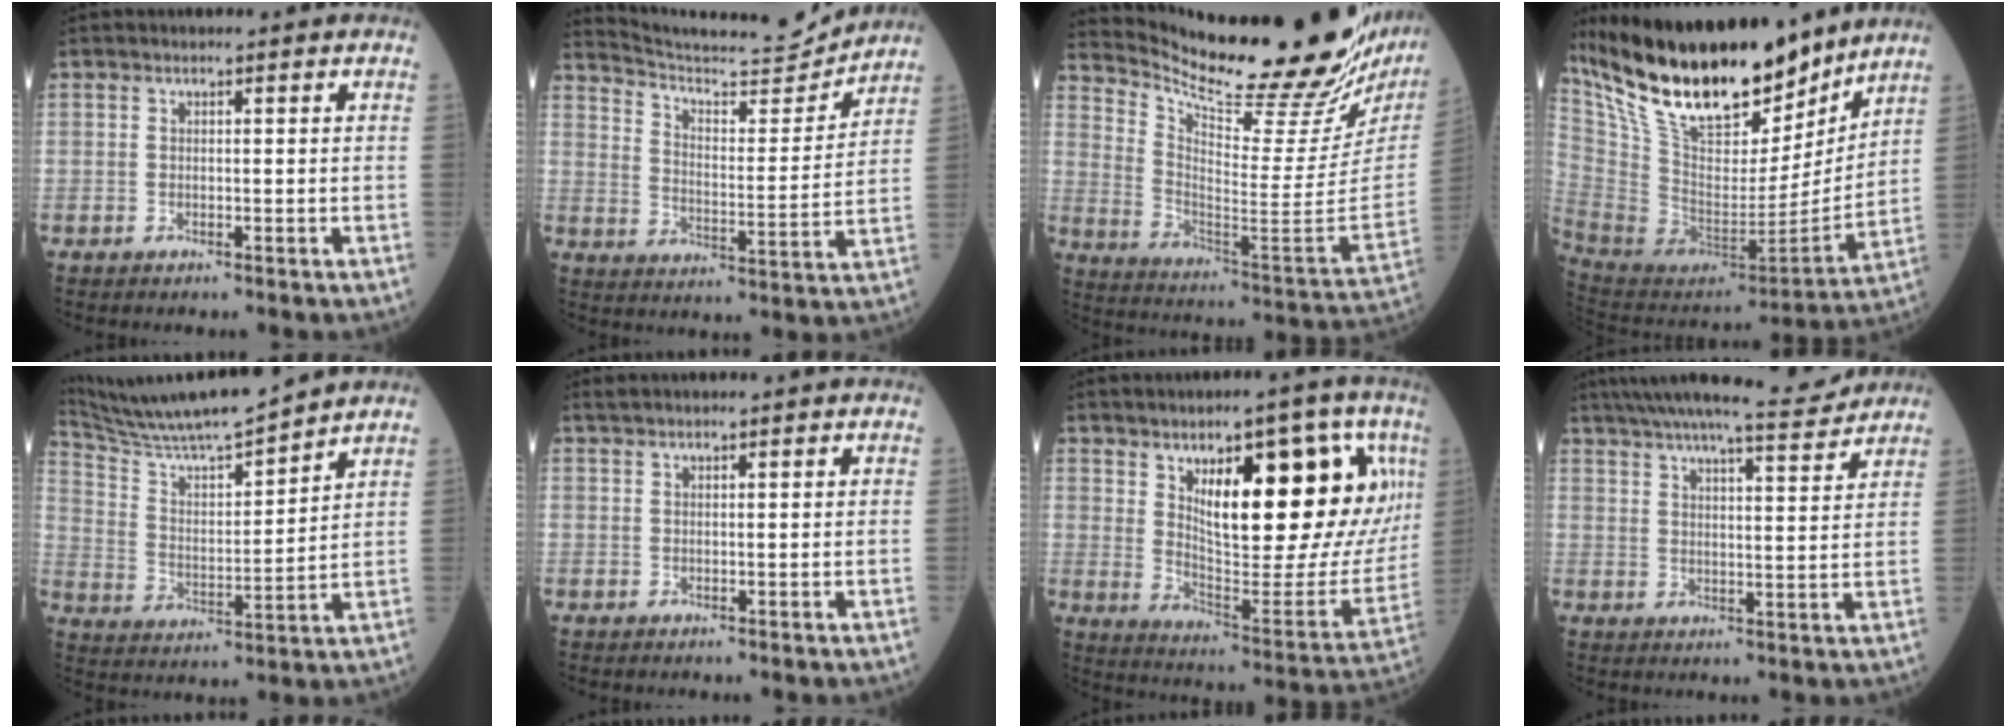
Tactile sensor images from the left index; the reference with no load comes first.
{"total": 13.8, "force": [13.6, -0.3, 2.3], "torque": [-0.048, -0.033, 0.204]}
{"total": 26.7, "force": [24.0, 2.6, 11.4], "torque": [-0.203, -0.110, 0.333]}
{"total": 25.3, "force": [20.2, 7.2, 13.4], "torque": [-0.247, -0.015, 0.350]}
{"total": 14.6, "force": [13.6, -0.3, 5.3], "torque": [-0.108, 0.000, 0.243]}
{"total": 0.9, "force": [0.7, -0.2, 0.6], "torque": [-0.018, 0.012, 0.019]}
{"total": 20.7, "force": [7.8, 6.6, 18.0], "torque": [-0.246, -0.002, 0.124]}
{"total": 12.9, "force": [11.9, 0.3, 4.9], "torque": [-0.085, -0.004, 0.170]}